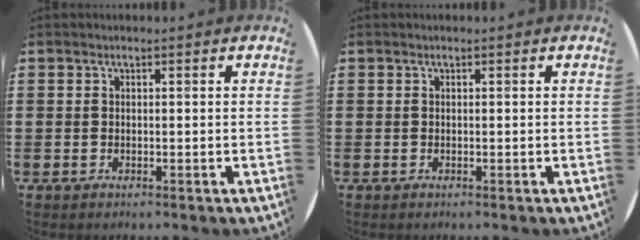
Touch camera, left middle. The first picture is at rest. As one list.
[{"total": 0.0}]